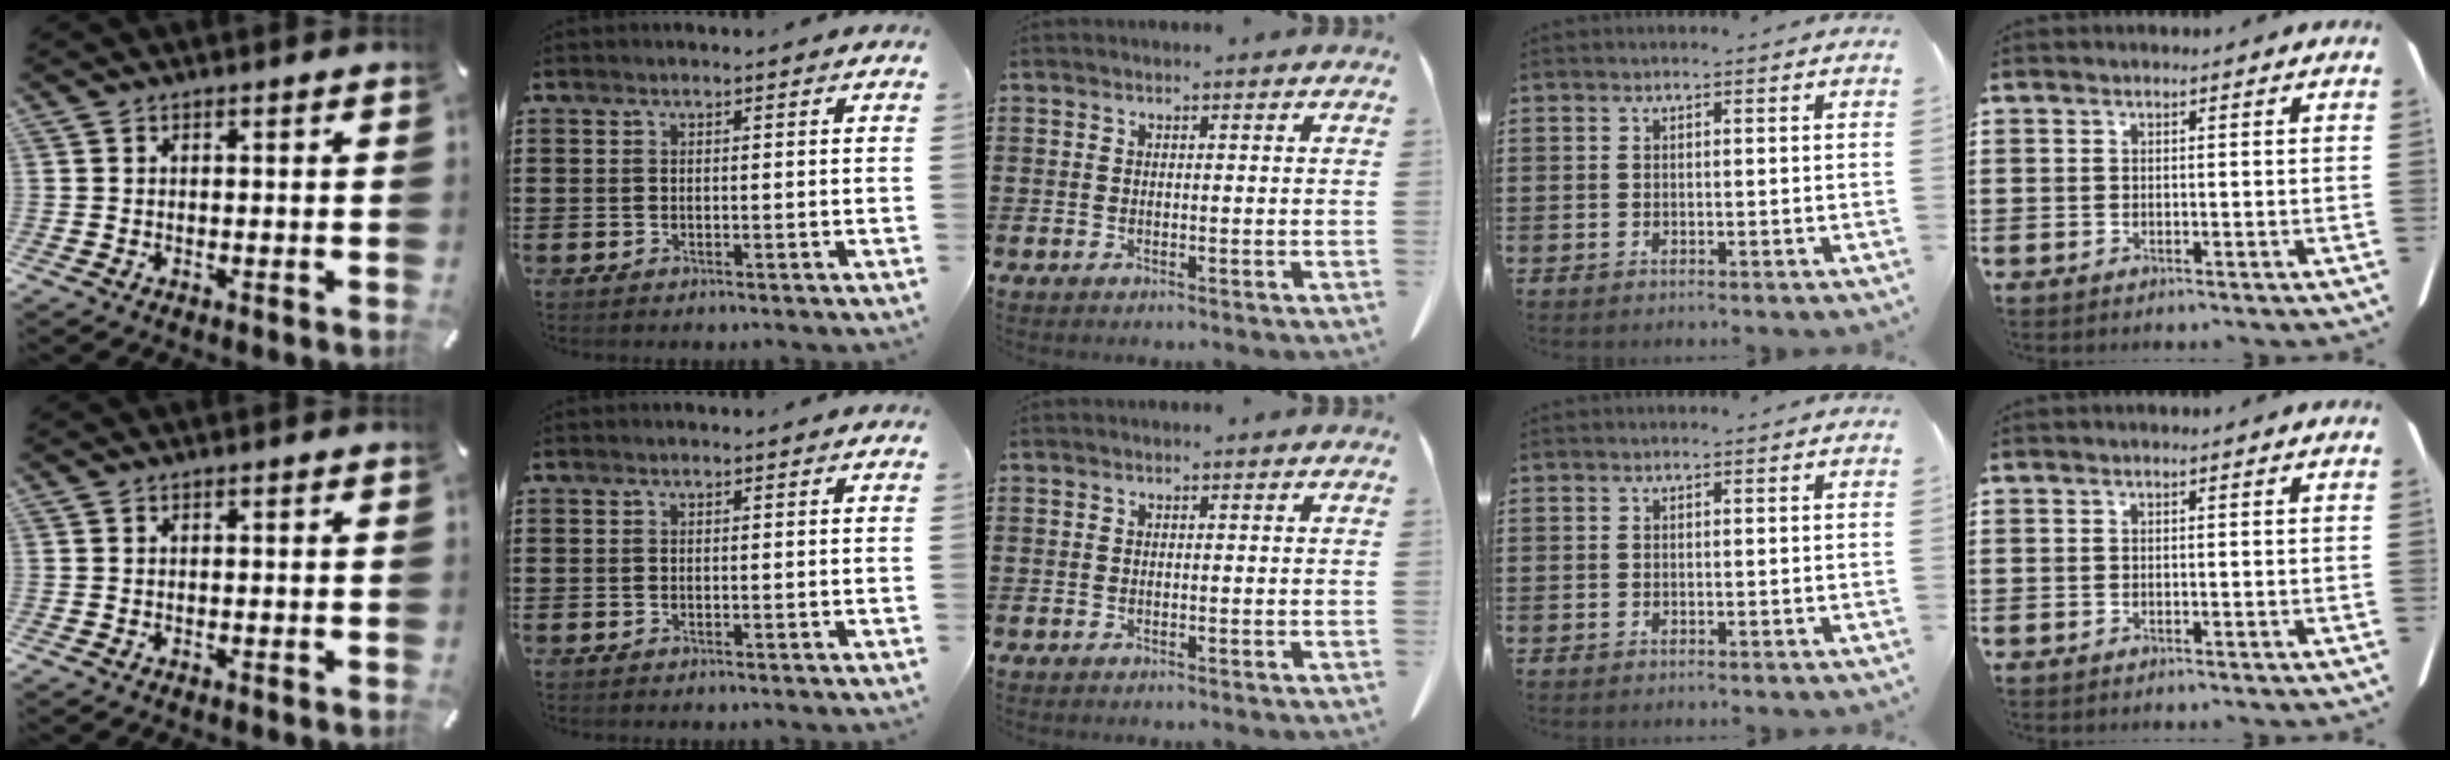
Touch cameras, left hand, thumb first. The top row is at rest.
{}